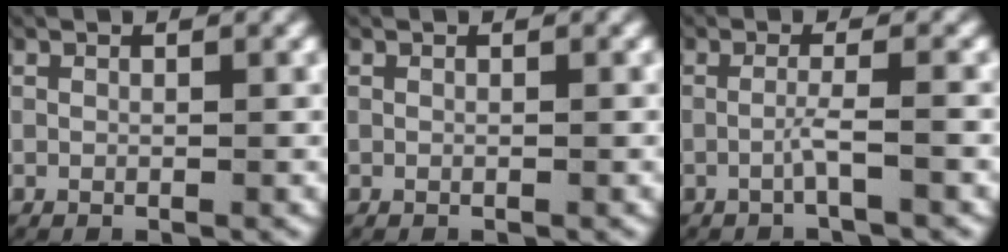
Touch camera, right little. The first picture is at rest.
{"total": 0.0}
{"total": 1.7, "force": [-1.0, -0.8, 1.1], "torque": [-0.025, 0.001, -0.019]}